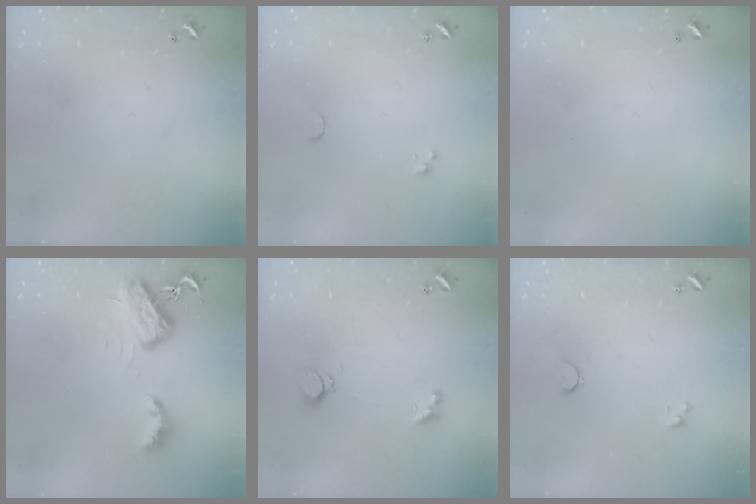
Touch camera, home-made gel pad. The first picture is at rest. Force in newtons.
{"total": 0.5, "press": 0.4, "slide": 0.3}
{"total": 2.7, "press": 2.7, "slide": 0.1}
{"total": 5.9, "press": 5.9, "slide": 0.7}
{"total": 1.0, "press": 0.9, "slide": 0.4}
{"total": 0.8, "press": 0.7, "slide": 0.4}